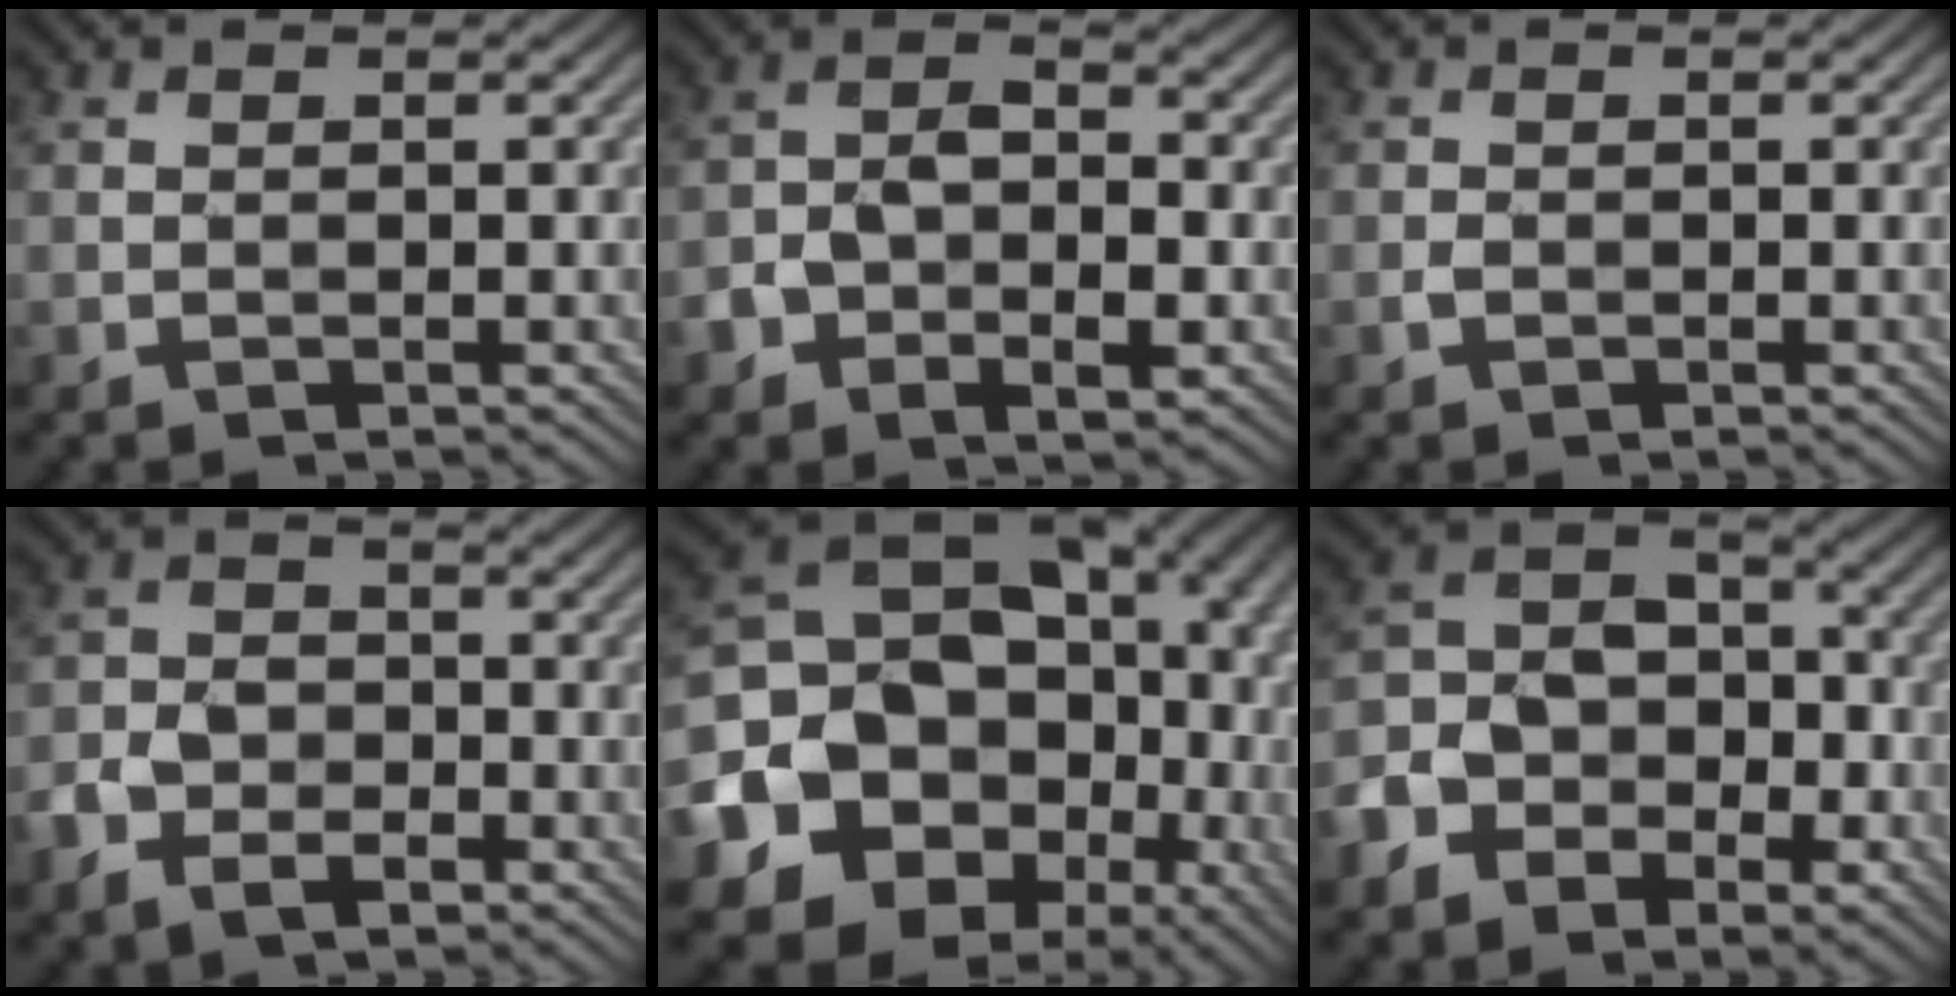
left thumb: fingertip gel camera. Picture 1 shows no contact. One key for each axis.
{"total": 6.5, "fx": -2.6, "fy": 4.1, "fz": 4.4, "tx": -0.065, "ty": -0.003, "tz": -0.048}
{"total": 0.6, "fx": -0.3, "fy": 0.4, "fz": 0.3, "tx": -0.008, "ty": 0.000, "tz": -0.007}
{"total": 5.8, "fx": -3.2, "fy": 3.8, "fz": 3.0, "tx": -0.056, "ty": -0.006, "tz": -0.070}
{"total": 21.0, "fx": -3.6, "fy": 17.5, "fz": 11.1, "tx": -0.213, "ty": -0.031, "tz": -0.059}
{"total": 9.3, "fx": -4.7, "fy": 6.8, "fz": 4.3, "tx": -0.091, "ty": -0.010, "tz": -0.101}